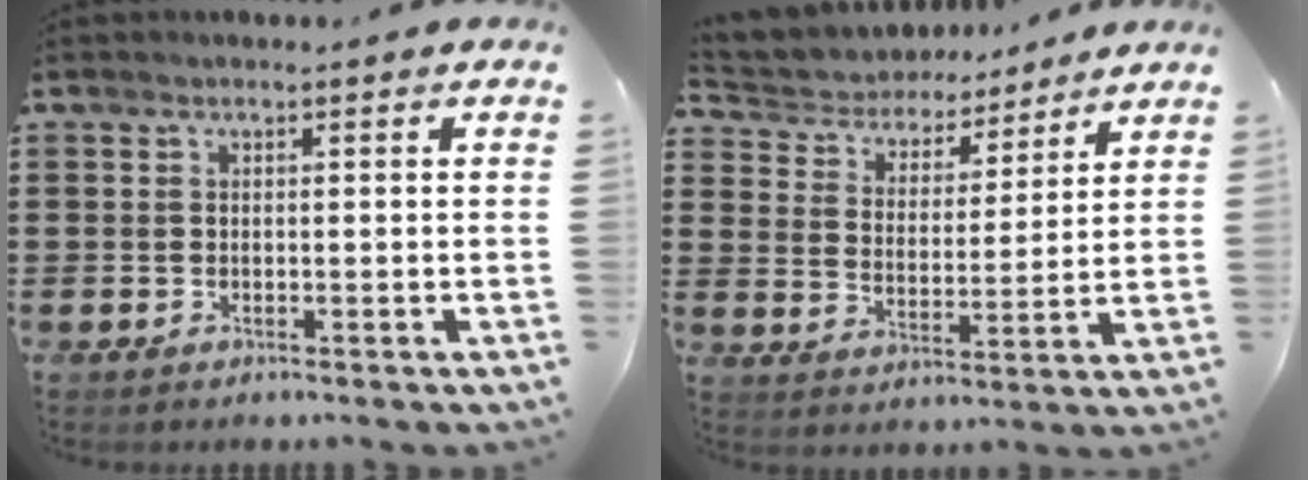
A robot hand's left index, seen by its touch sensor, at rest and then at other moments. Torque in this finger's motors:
{"motor_torque": [2.14, 0.00, 0.43, 0.13]}